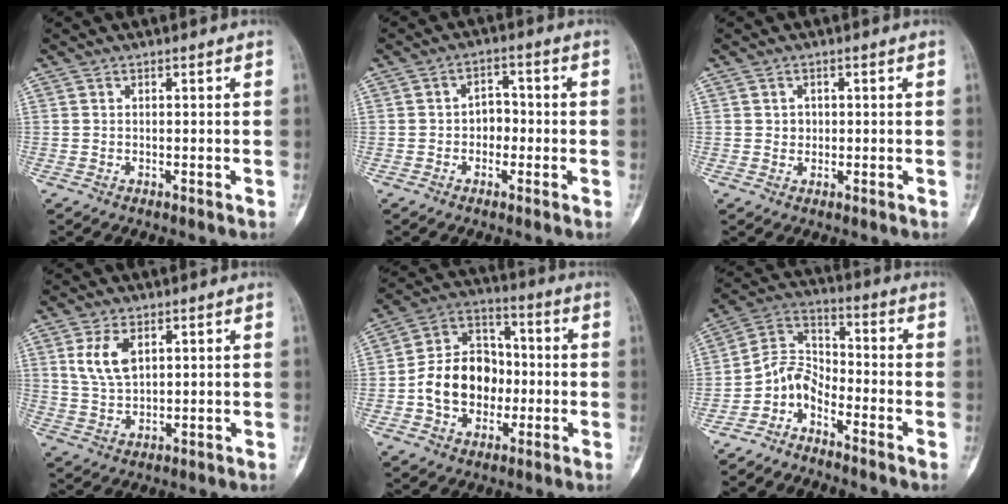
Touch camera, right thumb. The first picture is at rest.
{"total": 4.2, "force": [-0.7, 3.2, 2.5], "torque": [-0.011, 0.020, -0.019]}
{"total": 1.7, "force": [0.2, 1.6, 0.6], "torque": [-0.001, 0.003, 0.004]}
{"total": 6.5, "force": [2.6, 3.5, 4.8], "torque": [-0.086, -0.007, 0.061]}
{"total": 15.2, "force": [-2.1, 11.8, 9.4], "torque": [-0.124, 0.038, -0.040]}
{"total": 6.6, "force": [-4.4, 3.6, 3.2], "torque": [-0.052, 0.065, -0.103]}